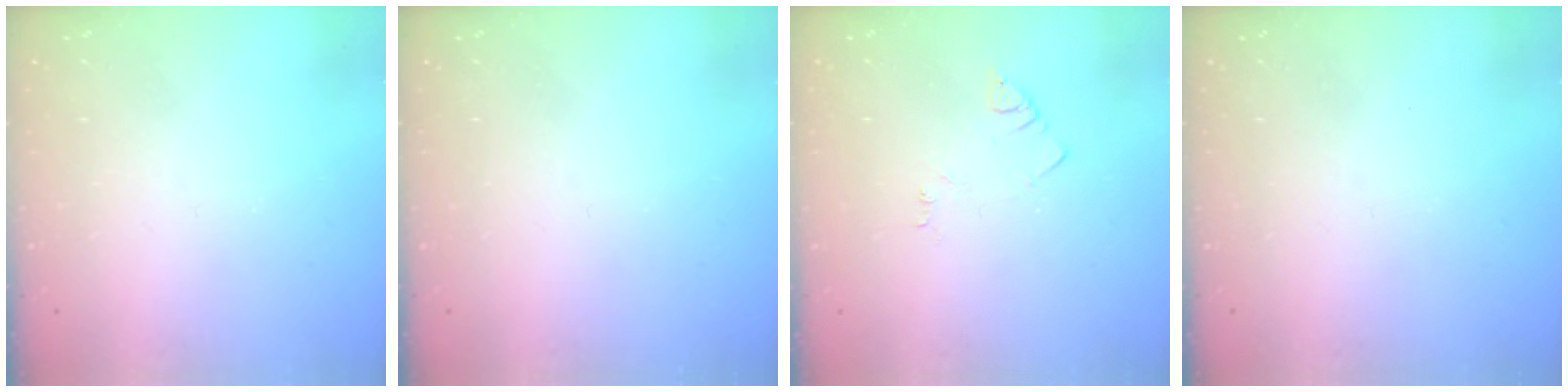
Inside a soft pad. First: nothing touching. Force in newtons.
{"total": 0.0}
{"total": 2.7, "press": 2.7, "slide": 0.4}
{"total": 0.0}